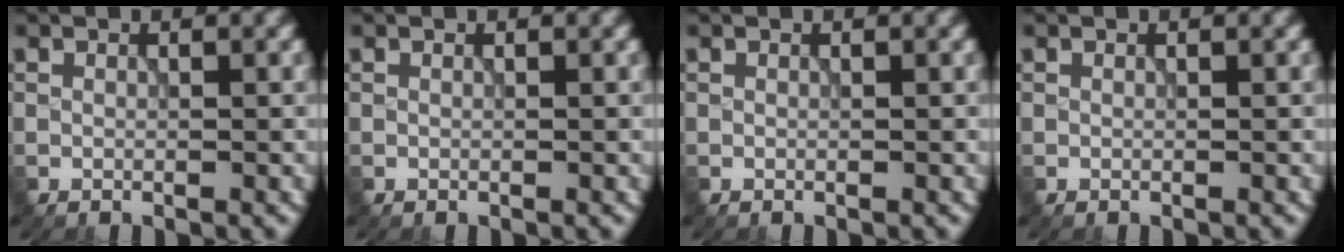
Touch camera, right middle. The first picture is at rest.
{"total": 0.0}
{"total": 0.0}
{"total": 0.0}